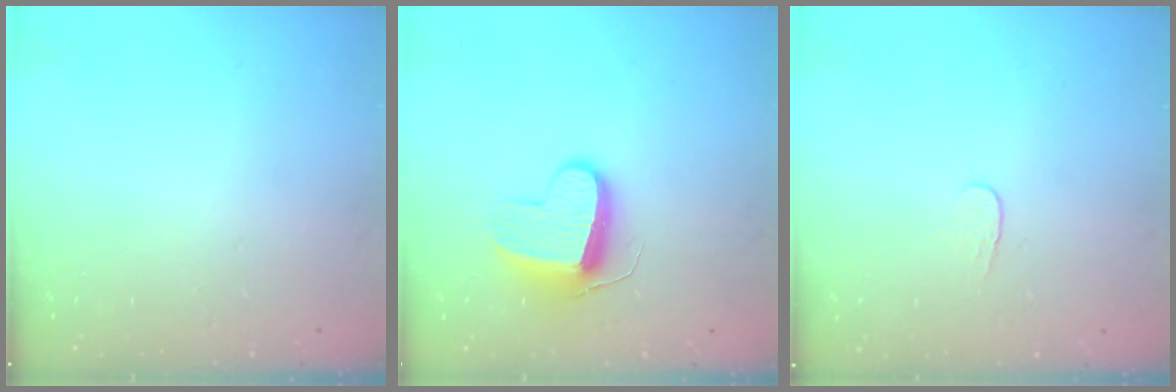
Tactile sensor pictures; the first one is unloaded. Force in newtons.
{"total": 9.4, "press": 9.4, "slide": 0.2}
{"total": 3.5, "press": 3.4, "slide": 0.4}